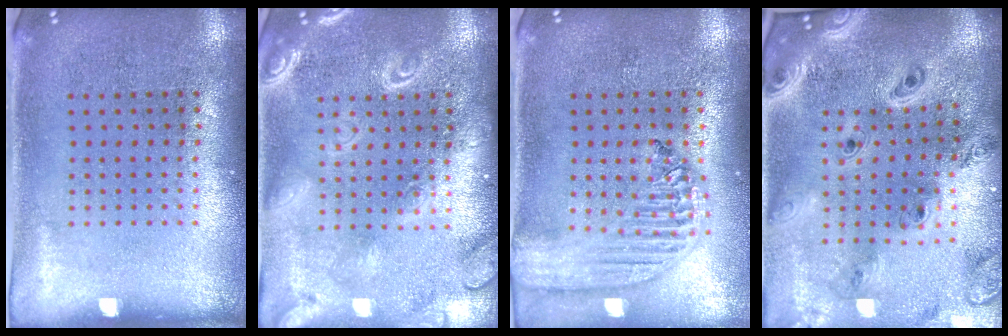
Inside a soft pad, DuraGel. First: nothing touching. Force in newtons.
{"total": 2.5, "press": 2.5, "slide": 0.2}
{"total": 2.2, "press": 1.9, "slide": 1.1}
{"total": 3.0, "press": 2.5, "slide": 1.7}